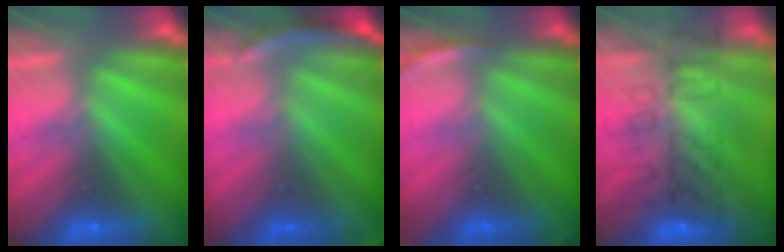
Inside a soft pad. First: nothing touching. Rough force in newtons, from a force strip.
{"total": 2.9}
{"total": 2.8}
{"total": 8.7}